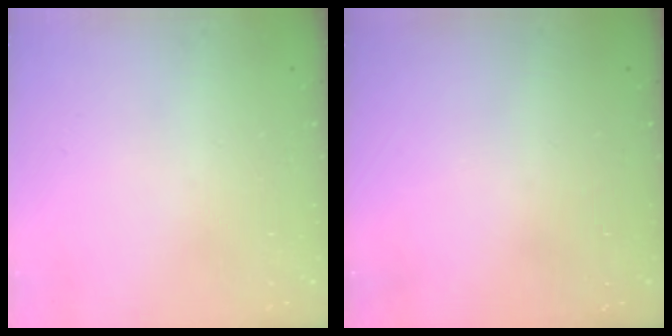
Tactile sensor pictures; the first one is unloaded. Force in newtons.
{"total": 0.0}